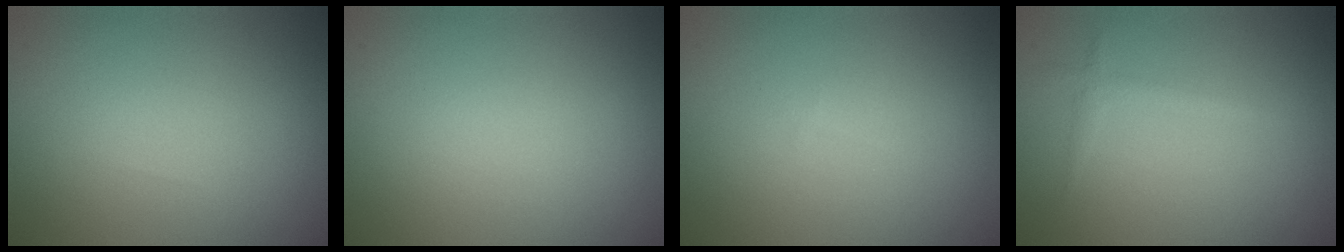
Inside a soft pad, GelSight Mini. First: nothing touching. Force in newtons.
{"total": 0.0}
{"total": 0.0}
{"total": 1.0, "press": 1.0, "slide": 0.1}